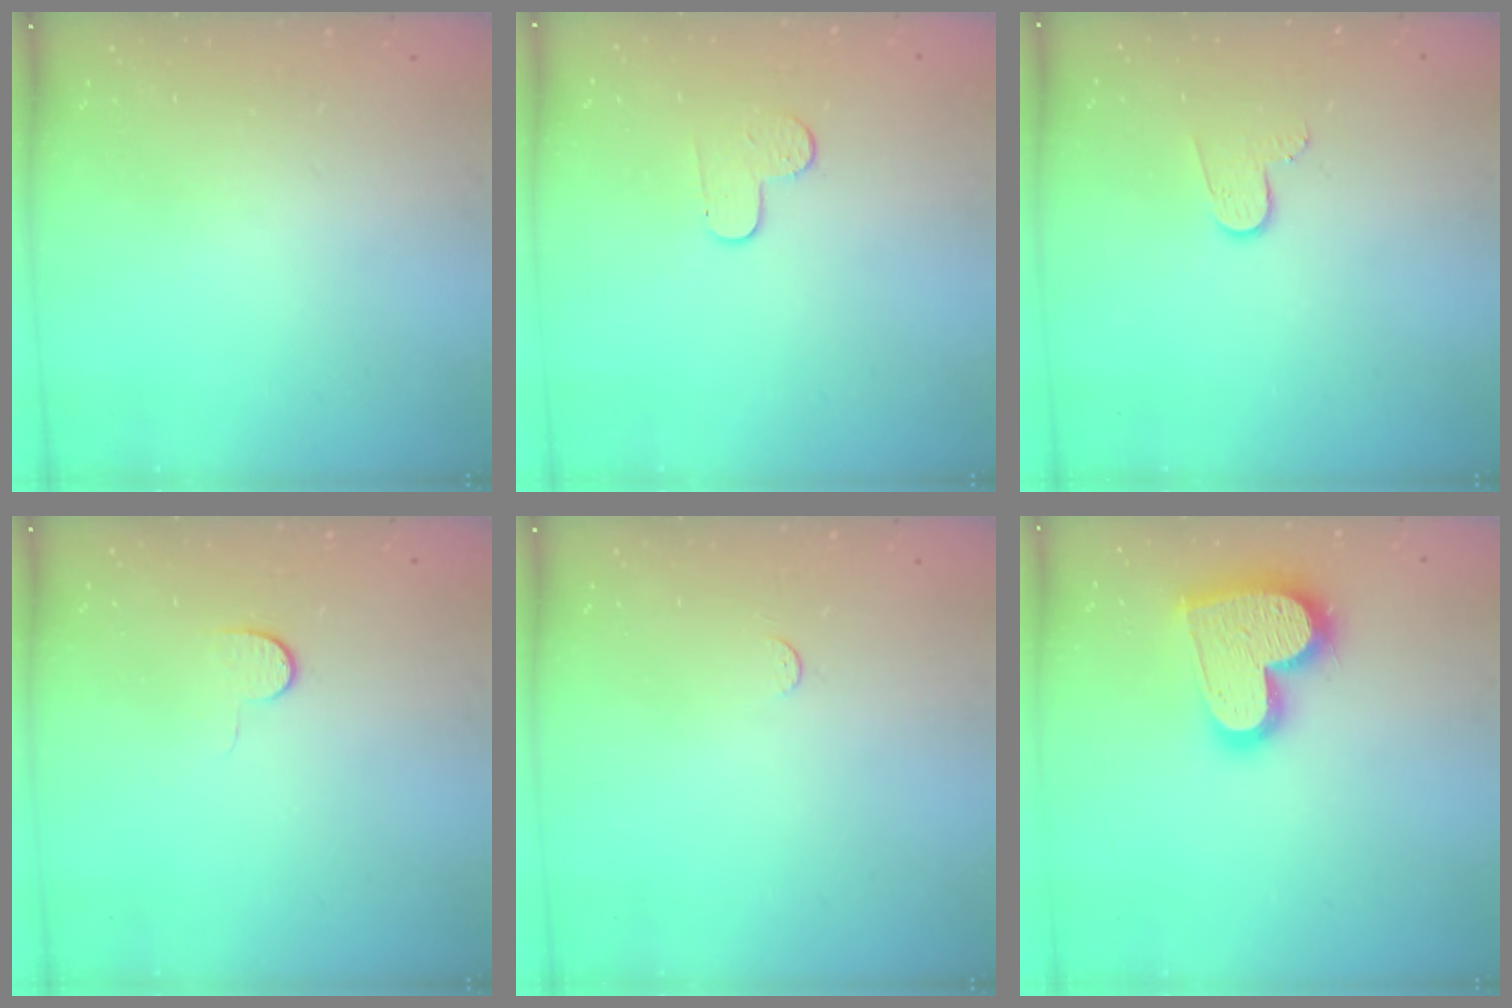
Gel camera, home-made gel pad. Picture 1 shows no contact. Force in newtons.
{"total": 6.1, "press": 6.1, "slide": 0.5}
{"total": 5.5, "press": 5.5, "slide": 0.5}
{"total": 4.6, "press": 4.6, "slide": 0.5}
{"total": 2.5, "press": 2.5, "slide": 0.3}
{"total": 18.5, "press": 18.4, "slide": 1.5}